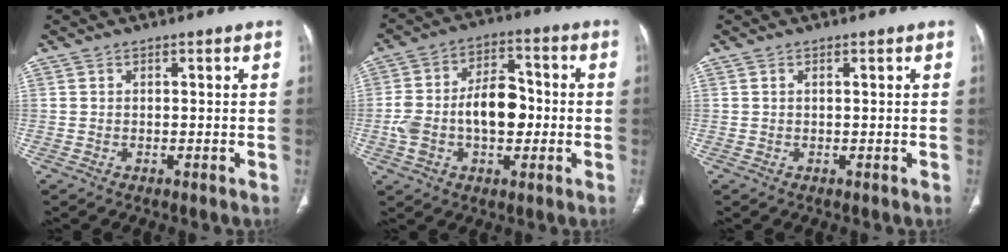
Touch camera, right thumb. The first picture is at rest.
{"total": 14.0, "force": [-1.4, 8.6, 10.9], "torque": [-0.179, 0.037, -0.023]}
{"total": 0.0}